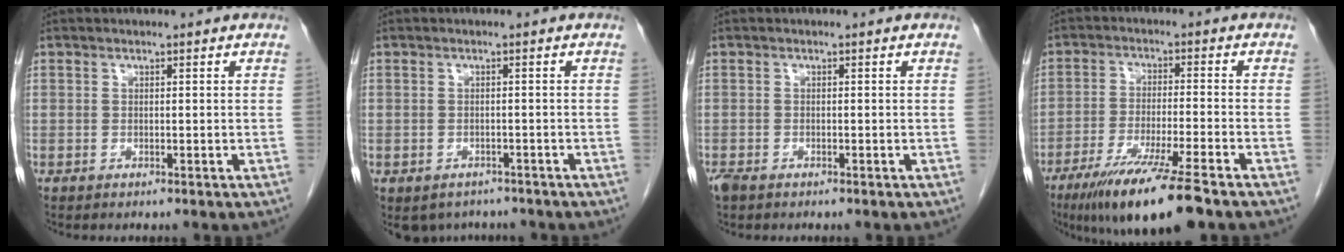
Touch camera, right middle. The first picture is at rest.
{"total": 5.0, "force": [-4.0, 2.8, 0.6], "torque": [0.002, 0.006, -0.051]}
{"total": 1.7, "force": [-1.3, 0.8, 0.8], "torque": [-0.021, -0.003, -0.021]}
{"total": 12.6, "force": [-8.7, 0.0, 9.1], "torque": [-0.157, -0.037, -0.144]}